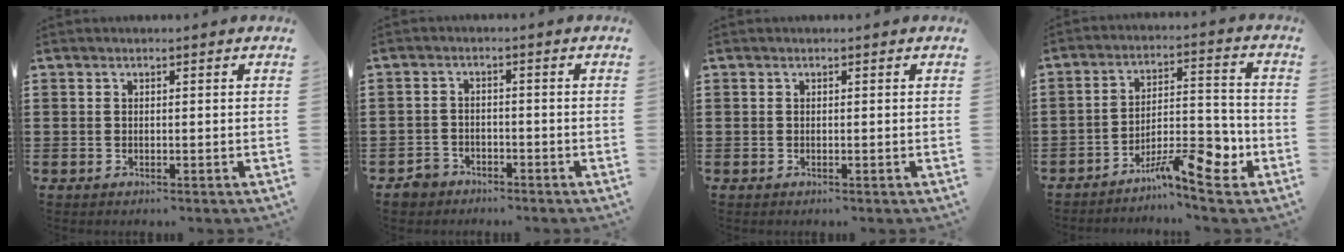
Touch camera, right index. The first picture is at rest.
{"total": 2.5, "force": [-2.2, 1.2, 0.2], "torque": [-0.017, 0.002, -0.049]}
{"total": 0.0}
{"total": 9.0, "force": [-5.9, 2.3, 6.4], "torque": [-0.100, 0.010, -0.102]}